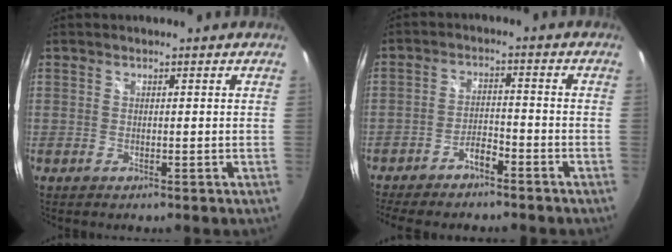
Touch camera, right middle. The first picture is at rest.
{"total": 6.9, "force": [-5.9, 1.5, 3.3], "torque": [-0.078, 0.004, -0.099]}